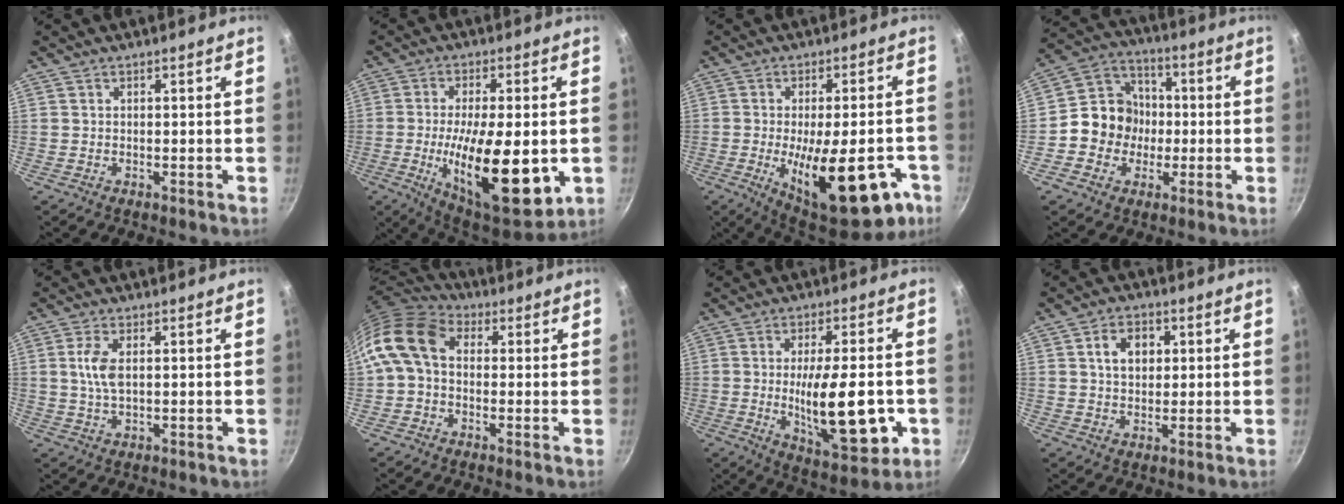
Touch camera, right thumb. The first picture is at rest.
{"total": 20.8, "force": [-3.8, 7.8, 19.0], "torque": [-0.294, -0.003, -0.052]}
{"total": 21.9, "force": [-7.8, 8.7, 18.5], "torque": [-0.226, 0.005, -0.096]}
{"total": 11.1, "force": [-1.7, 10.0, 4.4], "torque": [-0.035, 0.029, -0.049]}
{"total": 5.1, "force": [0.9, 2.3, 4.4], "torque": [-0.093, 0.002, 0.018]}
{"total": 12.4, "force": [1.2, 9.0, 8.4], "torque": [-0.153, 0.029, 0.001]}
{"total": 18.0, "force": [-2.9, 6.6, 16.5], "torque": [-0.235, -0.011, -0.036]}
{"total": 6.2, "force": [1.5, 4.5, 4.0], "torque": [-0.046, 0.004, 0.024]}